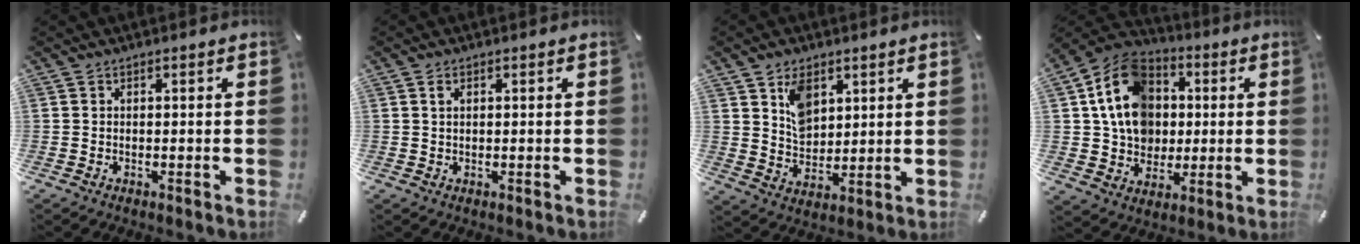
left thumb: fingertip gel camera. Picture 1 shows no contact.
{"total": 1.4, "force": [0.5, 0.9, 1.0], "torque": [-0.023, 0.003, 0.009]}
{"total": 7.9, "force": [4.2, 5.8, 3.3], "torque": [-0.051, -0.008, 0.078]}
{"total": 16.1, "force": [1.4, 14.0, 7.8], "torque": [-0.159, 0.006, 0.033]}